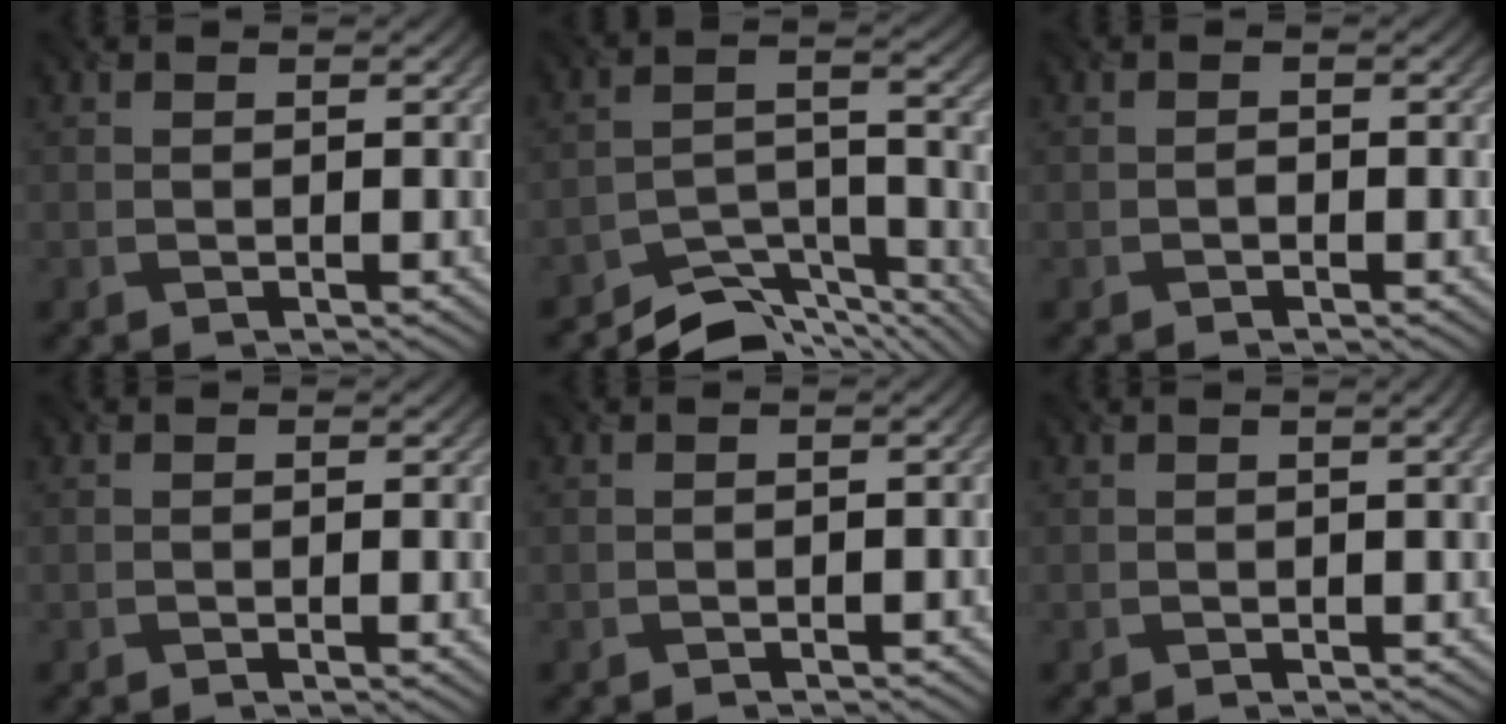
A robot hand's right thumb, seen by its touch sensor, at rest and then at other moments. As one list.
[{"total": 8.6, "force": [-7.9, 2.3, 2.8], "torque": [-0.040, -0.002, -0.142]}, {"total": 0.5, "force": [-0.4, 0.3, 0.3], "torque": [-0.003, 0.000, -0.006]}, {"total": 1.3, "force": [-0.4, 0.3, 1.2], "torque": [-0.018, -0.002, -0.005]}, {"total": 1.1, "force": [-0.9, 0.2, 0.6], "torque": [-0.008, 0.000, -0.015]}, {"total": 1.9, "force": [0.2, 0.4, 1.9], "torque": [-0.023, 0.005, -0.003]}]